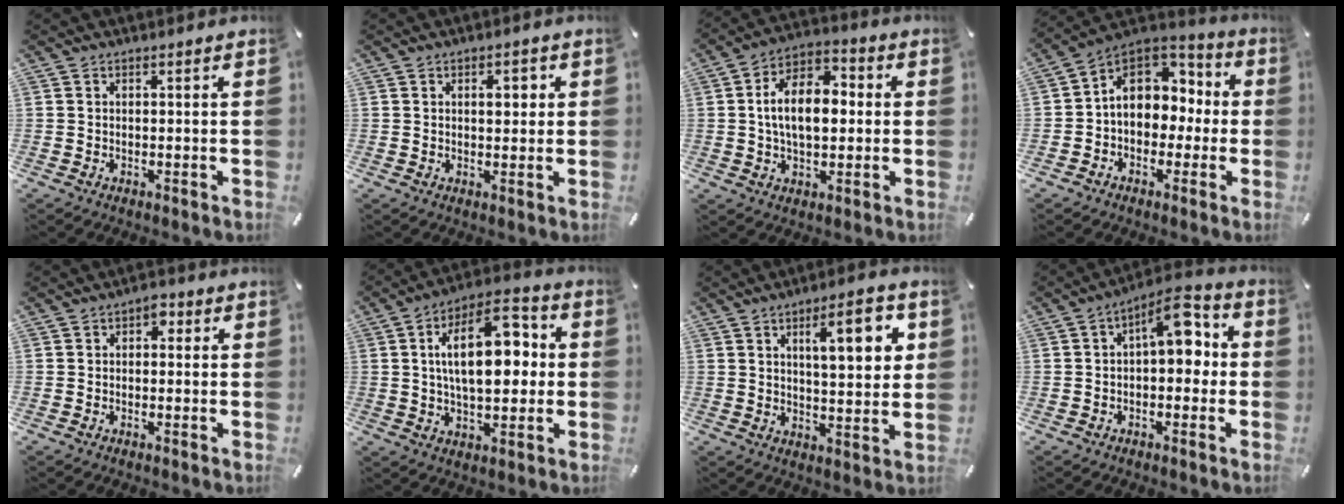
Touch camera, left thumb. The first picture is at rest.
{"total": 3.6, "force": [0.9, 2.1, 2.8], "torque": [-0.028, -0.002, 0.004]}
{"total": 11.8, "force": [0.1, 7.6, 9.1], "torque": [-0.177, 0.008, -0.003]}
{"total": 11.0, "force": [1.3, 9.4, 5.6], "torque": [-0.105, -0.004, 0.027]}
{"total": 2.1, "force": [0.0, 1.6, 1.3], "torque": [-0.020, 0.008, -0.005]}
{"total": 17.1, "force": [2.7, 9.1, 14.3], "torque": [-0.232, 0.001, 0.038]}
{"total": 12.0, "force": [4.6, 4.2, 10.2], "torque": [-0.146, -0.009, 0.067]}
{"total": 9.1, "force": [2.5, 4.6, 7.5], "torque": [-0.105, -0.019, 0.035]}